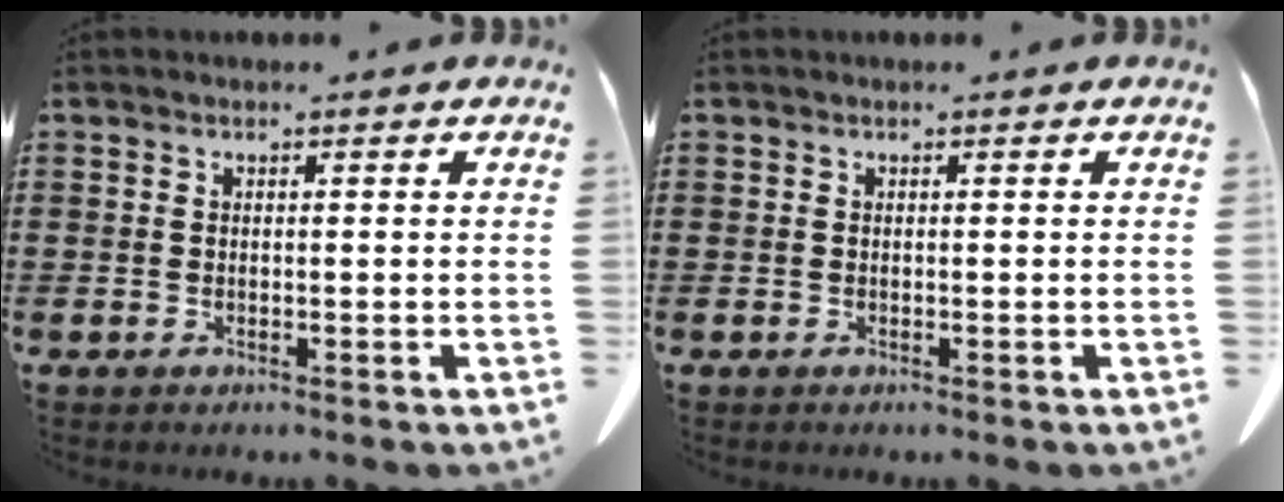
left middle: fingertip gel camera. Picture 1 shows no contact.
{"total": 0.0}